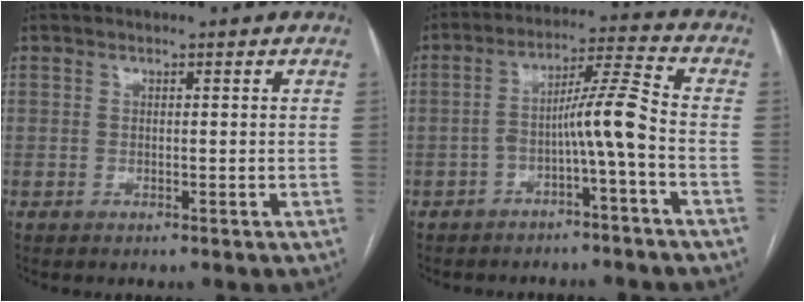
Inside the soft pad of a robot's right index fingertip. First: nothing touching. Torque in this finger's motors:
{"motor_torque": [0.50, 0.04, 0.20, 0.12]}